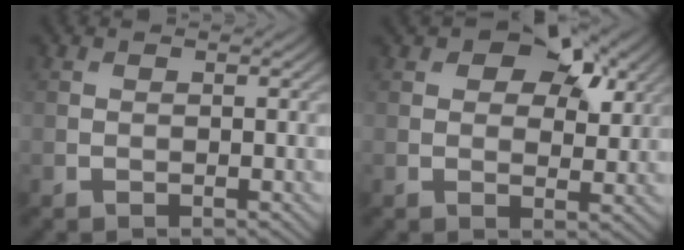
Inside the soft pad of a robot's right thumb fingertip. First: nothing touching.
{"total": 8.5, "force": [4.5, 4.7, 5.4], "torque": [-0.083, 0.005, 0.066]}